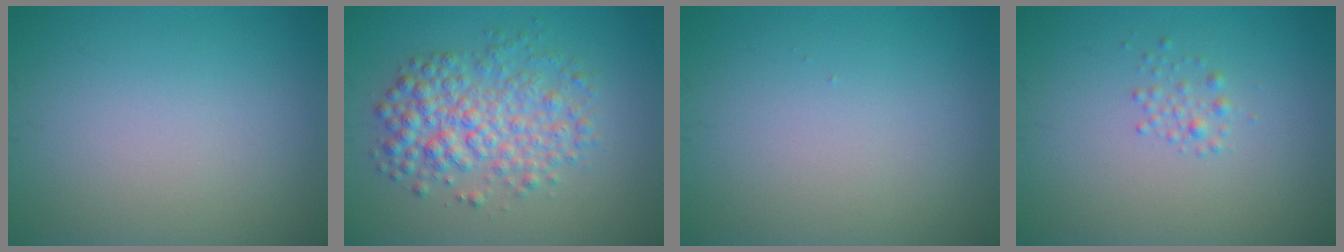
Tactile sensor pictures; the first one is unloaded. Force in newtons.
{"total": 5.2, "press": 5.2, "slide": 0.0}
{"total": 0.0}
{"total": 1.1, "press": 1.1, "slide": 0.1}